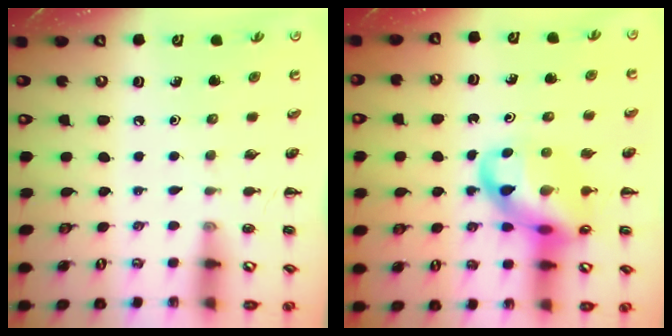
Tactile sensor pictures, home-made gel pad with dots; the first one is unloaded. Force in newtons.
{"total": 15.4, "press": 15.1, "slide": 3.3}